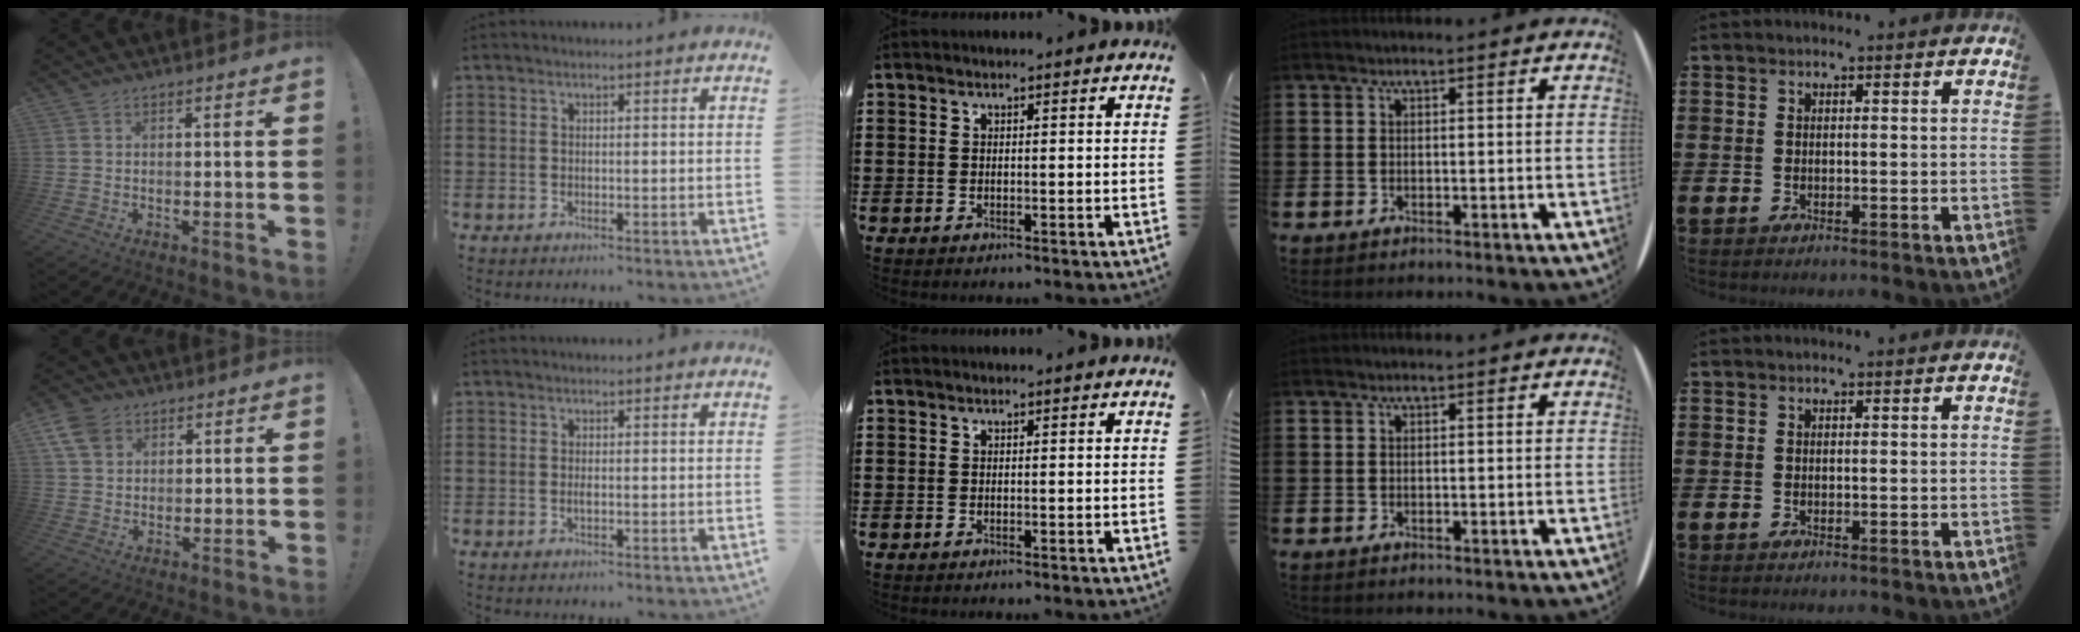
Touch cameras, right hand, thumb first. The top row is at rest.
{"thumb": {"total": 7.4, "force": [3.6, 5.5, 3.5], "torque": [-0.077, -0.007, 0.073]}, "index": {"total": 0.8, "force": [-0.1, 0.2, 0.7], "torque": [-0.014, -0.002, -0.002]}}